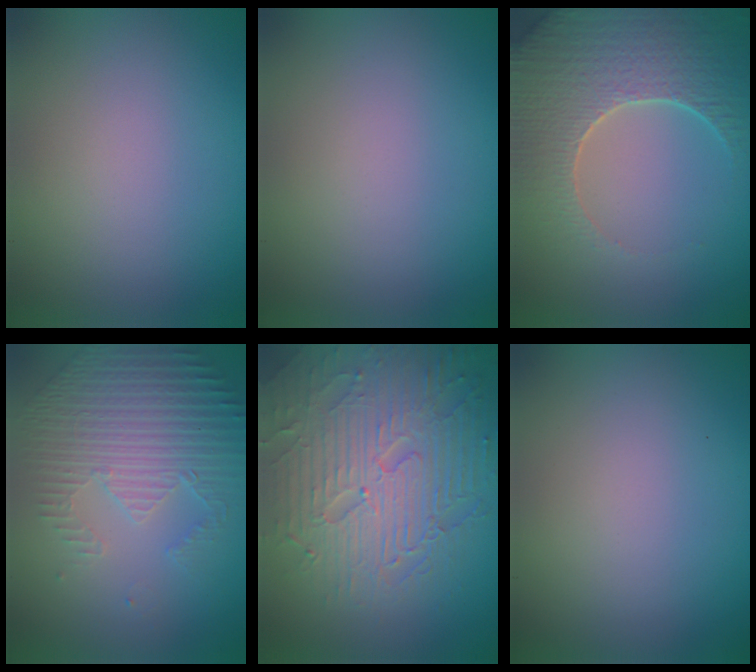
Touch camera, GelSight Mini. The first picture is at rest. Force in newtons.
{"total": 0.0}
{"total": 6.1, "press": 5.2, "slide": 3.2}
{"total": 4.8, "press": 3.5, "slide": 3.3}
{"total": 8.7, "press": 6.2, "slide": 6.1}
{"total": 0.0}